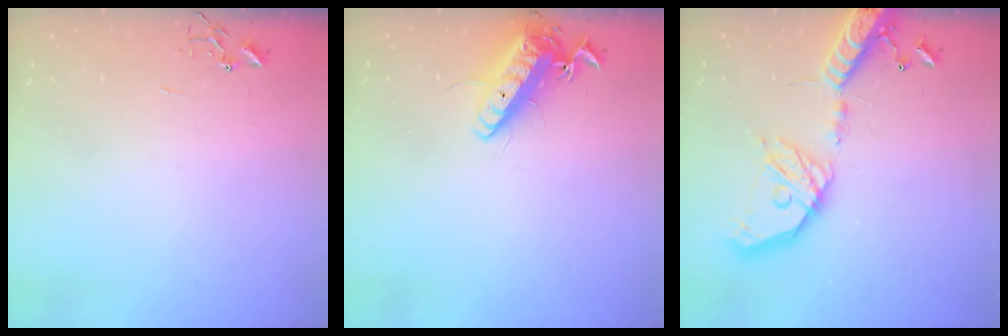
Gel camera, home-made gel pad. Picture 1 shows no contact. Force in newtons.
{"total": 13.6, "press": 13.4, "slide": 2.3}
{"total": 20.9, "press": 20.5, "slide": 3.9}